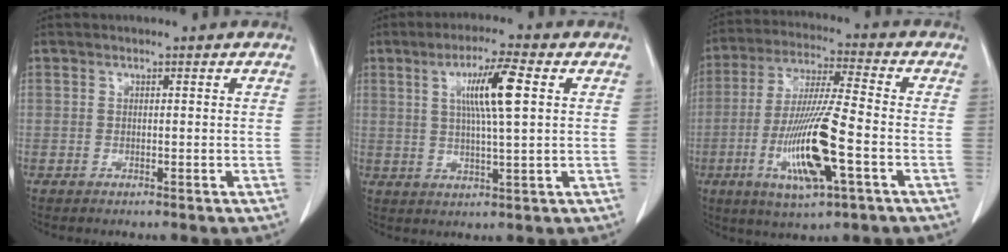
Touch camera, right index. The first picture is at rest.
{"total": 8.1, "force": [2.2, 0.1, 7.8], "torque": [-0.142, 0.003, 0.039]}
{"total": 14.4, "force": [-4.5, 1.2, 13.7], "torque": [-0.274, -0.017, -0.081]}